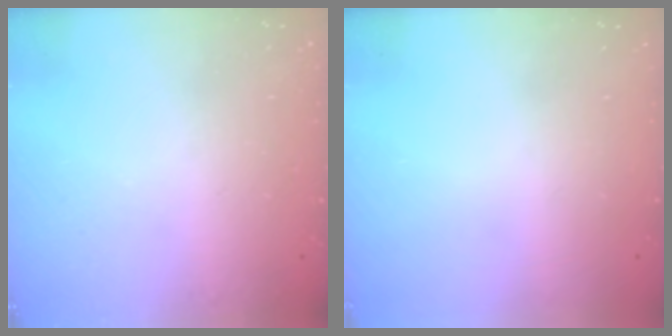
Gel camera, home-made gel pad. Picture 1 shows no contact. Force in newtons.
{"total": 0.0}